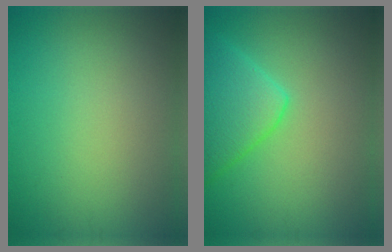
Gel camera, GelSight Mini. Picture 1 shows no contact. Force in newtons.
{"total": 5.2, "press": 5.2, "slide": 0.4}